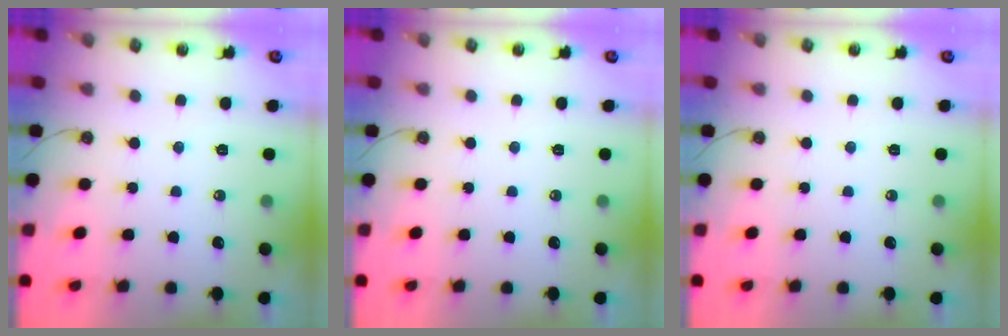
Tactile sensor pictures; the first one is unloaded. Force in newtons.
{"total": 0.0}
{"total": 0.0}